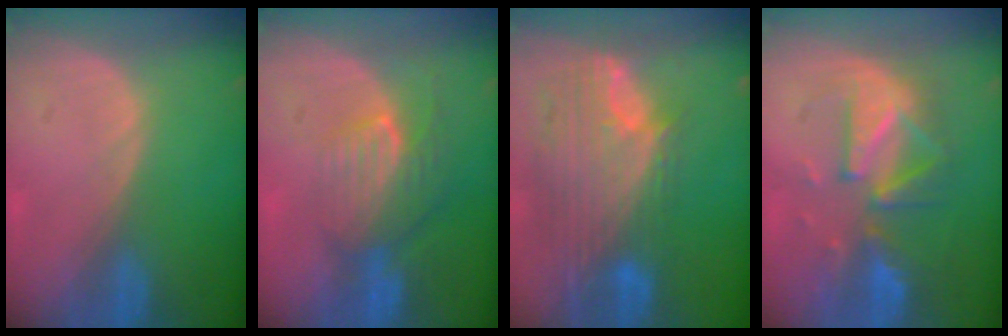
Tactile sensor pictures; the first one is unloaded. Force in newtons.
{"total": 8.1, "press": 7.2, "slide": 3.6}
{"total": 12.0, "press": 10.1, "slide": 6.4}
{"total": 9.0, "press": 8.8, "slide": 1.7}